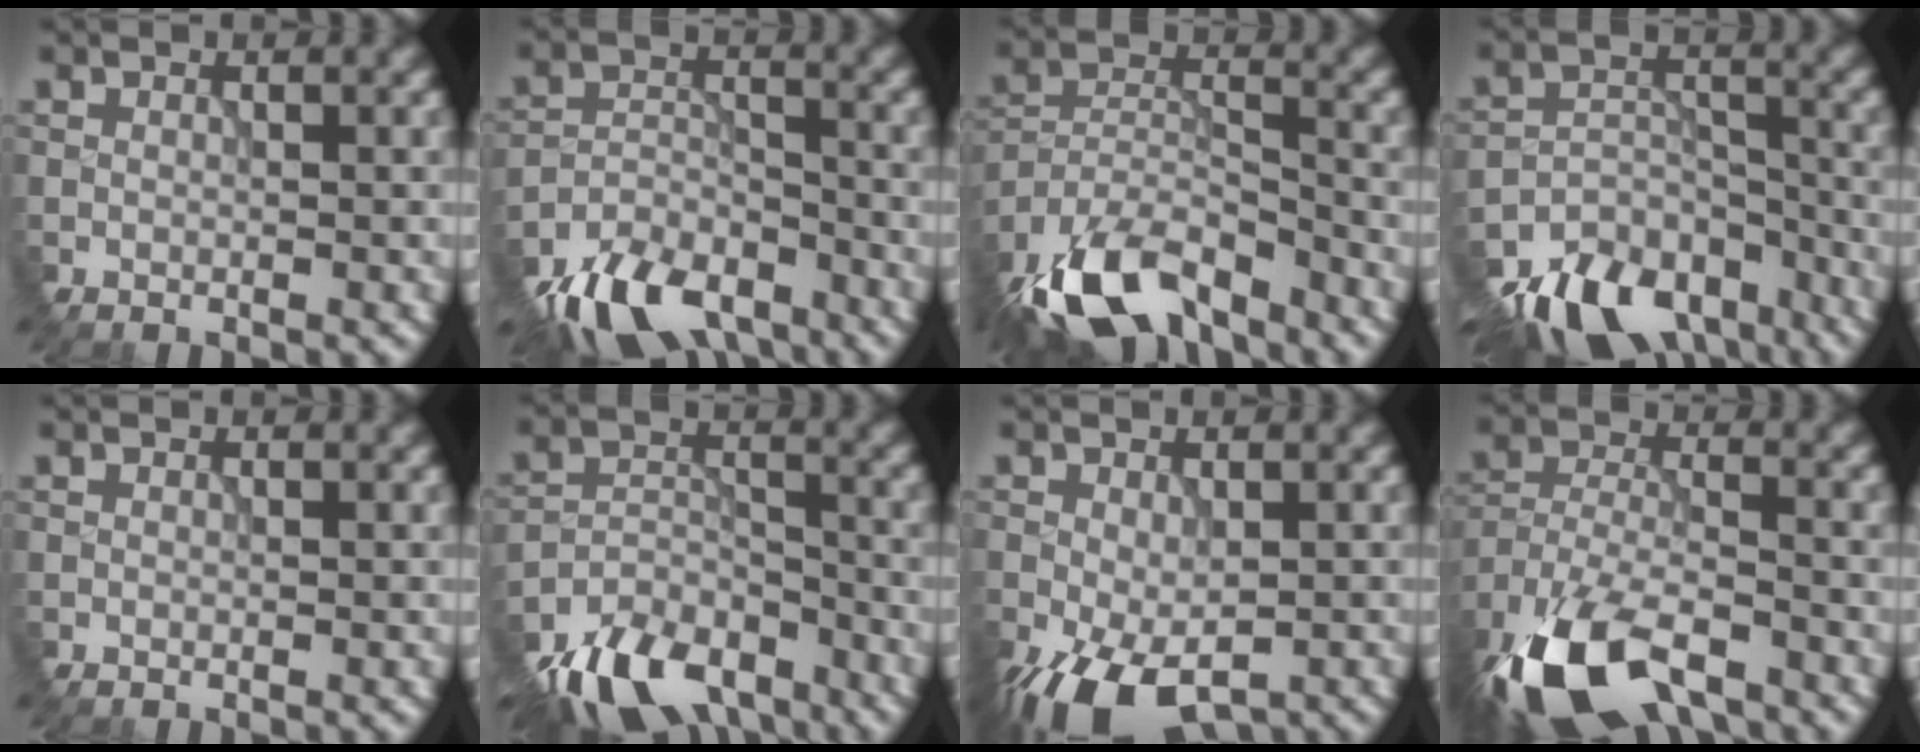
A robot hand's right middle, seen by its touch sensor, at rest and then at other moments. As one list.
[{"total": 8.4, "force": [-7.0, 3.4, 3.2], "torque": [-0.047, -0.010, -0.129]}, {"total": 10.9, "force": [-8.7, 4.0, 5.2], "torque": [-0.093, -0.004, -0.159]}, {"total": 11.2, "force": [-9.4, 4.6, 3.9], "torque": [-0.062, -0.012, -0.142]}, {"total": 0.0}, {"total": 9.2, "force": [-7.8, 3.8, 3.3], "torque": [-0.053, -0.008, -0.135]}, {"total": 7.8, "force": [-4.2, 3.9, 5.3], "torque": [-0.104, -0.030, -0.057]}, {"total": 12.7, "force": [-9.0, 5.5, 7.0], "torque": [-0.160, -0.034, -0.159]}]